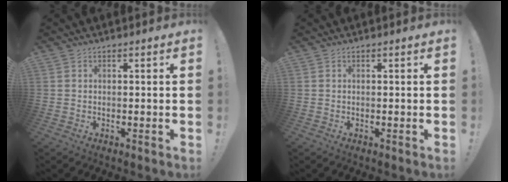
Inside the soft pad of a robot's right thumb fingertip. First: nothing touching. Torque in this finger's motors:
{"motor_torque": [-0.11, 0.11, -0.01, 0.06, 0.00]}